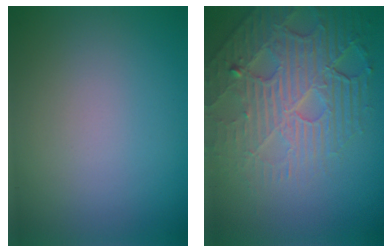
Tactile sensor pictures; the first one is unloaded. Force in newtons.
{"total": 6.7, "press": 5.3, "slide": 4.1}